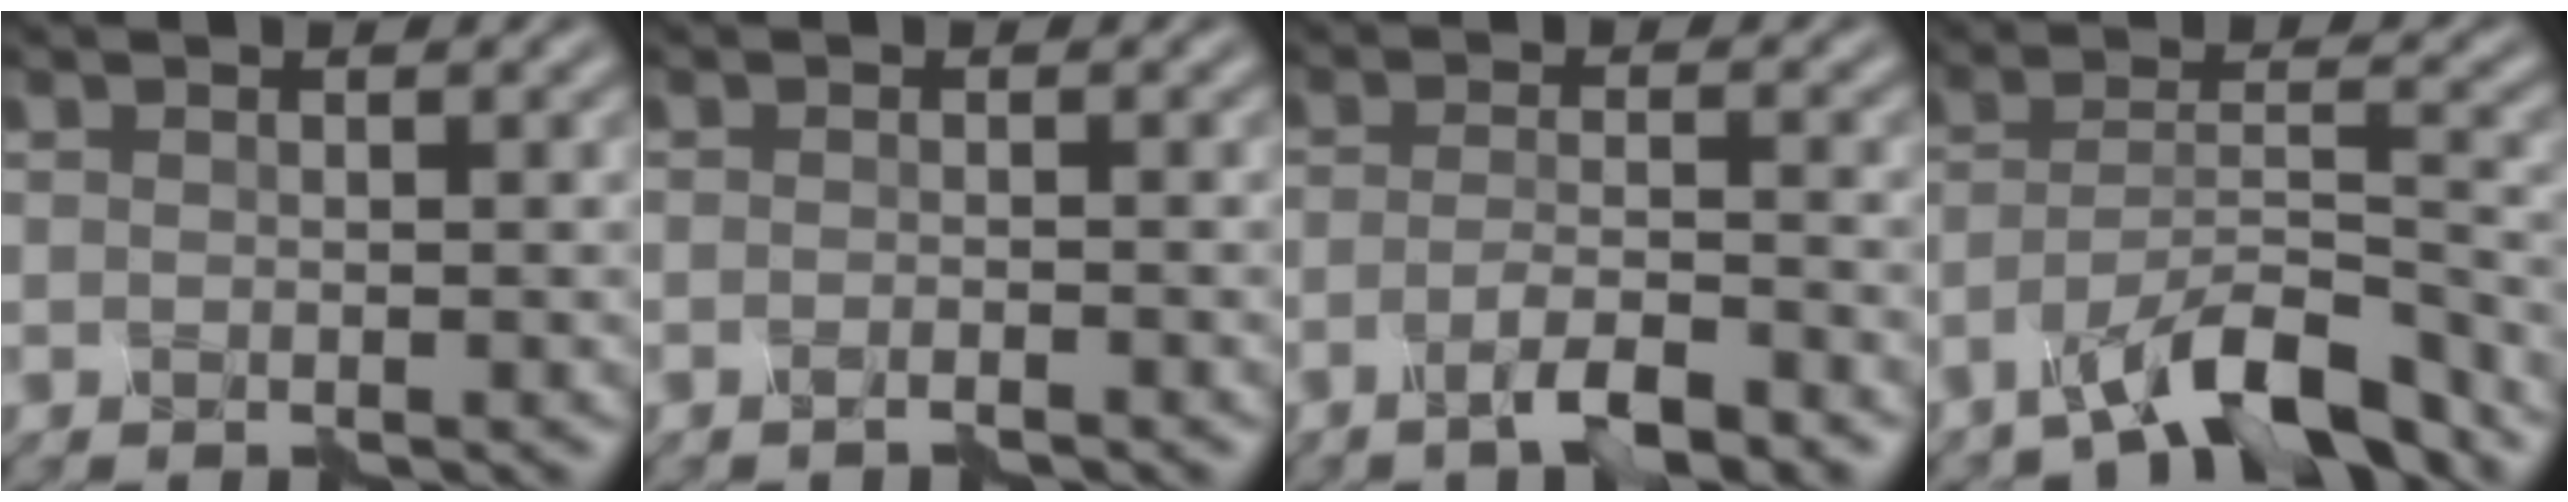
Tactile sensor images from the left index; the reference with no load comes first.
{"total": 0.9, "force": [-0.7, 0.1, 0.6], "torque": [-0.010, 0.000, -0.014]}
{"total": 3.9, "force": [-2.3, 0.8, 3.0], "torque": [-0.055, 0.001, -0.050]}
{"total": 8.3, "force": [-6.2, 2.0, 5.1], "torque": [-0.086, 0.004, -0.111]}